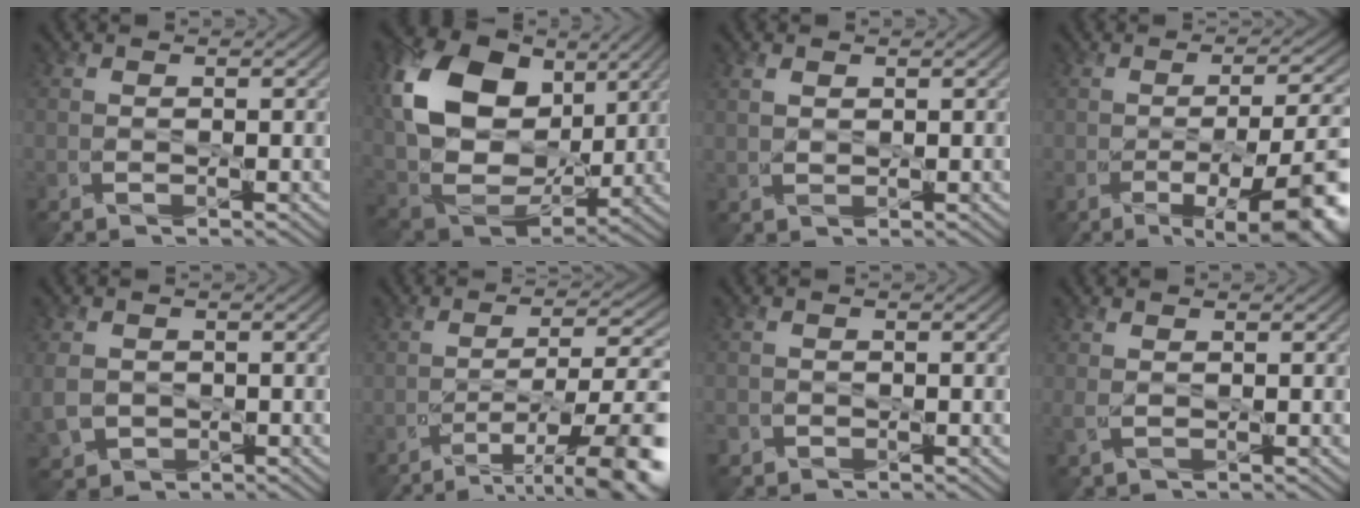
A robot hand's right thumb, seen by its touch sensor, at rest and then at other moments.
{"total": 16.2, "force": [5.6, 11.4, 9.9], "torque": [-0.223, 0.009, 0.118]}
{"total": 1.2, "force": [1.0, 0.6, 0.0], "torque": [0.002, 0.003, 0.023]}
{"total": 12.8, "force": [-5.3, 3.7, 11.0], "torque": [-0.136, -0.002, -0.071]}
{"total": 3.4, "force": [-0.1, 3.0, 1.4], "torque": [-0.045, -0.002, -0.002]}
{"total": 11.7, "force": [-6.3, 3.1, 9.3], "torque": [-0.135, 0.002, -0.089]}
{"total": 0.9, "force": [-0.6, 0.6, -0.3], "torque": [0.011, 0.001, -0.013]}
{"total": 0.9, "force": [0.5, 0.5, 0.6], "torque": [-0.019, 0.002, 0.011]}